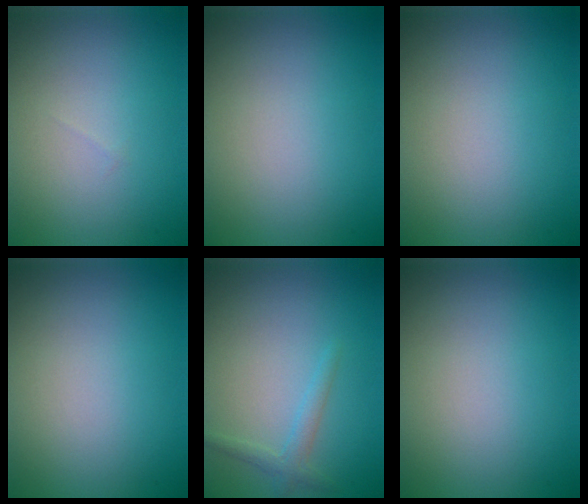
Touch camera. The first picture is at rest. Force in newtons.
{"total": 0.0}
{"total": 0.0}
{"total": 0.0}
{"total": 1.5, "press": 1.5, "slide": 0.1}
{"total": 0.0}